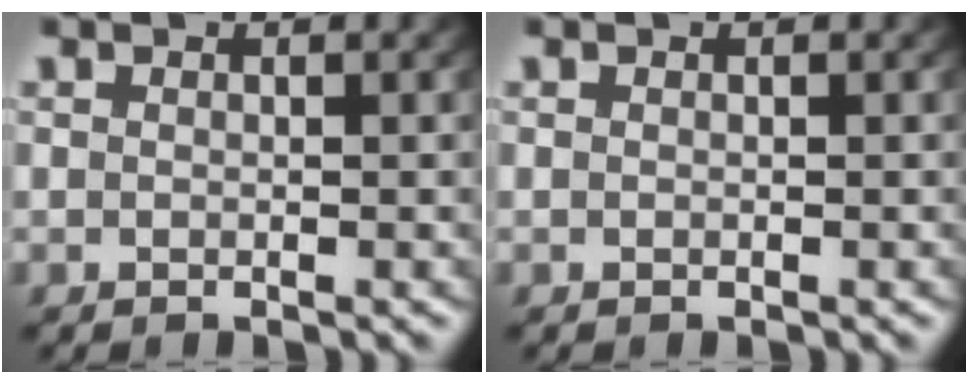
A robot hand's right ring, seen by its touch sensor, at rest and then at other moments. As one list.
[{"total": 0.0}]